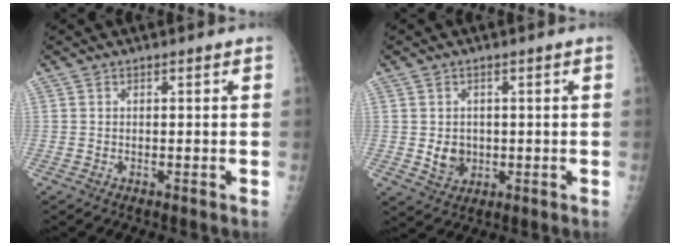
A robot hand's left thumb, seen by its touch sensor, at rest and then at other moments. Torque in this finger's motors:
{"motor_torque": [0.53, 0.57, 0.34, 0.16, 0.00]}